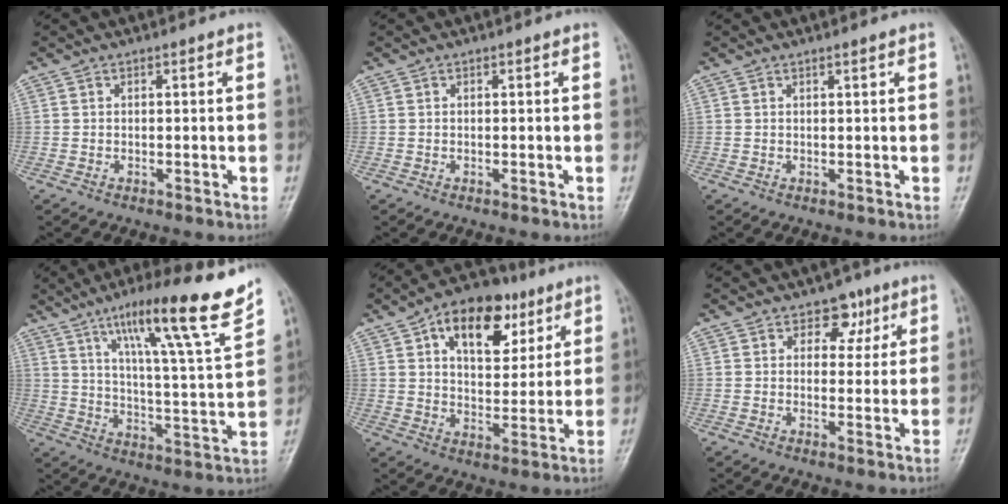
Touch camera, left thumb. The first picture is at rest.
{"total": 0.0}
{"total": 0.6, "force": [0.5, 0.0, 0.4], "torque": [-0.008, -0.002, 0.008]}
{"total": 19.3, "force": [12.9, 1.0, 14.3], "torque": [-0.196, -0.065, 0.198]}
{"total": 15.2, "force": [7.3, 8.9, 9.9], "torque": [-0.108, -0.016, 0.116]}
{"total": 4.9, "force": [2.5, 3.7, 2.2], "torque": [0.008, -0.007, 0.031]}